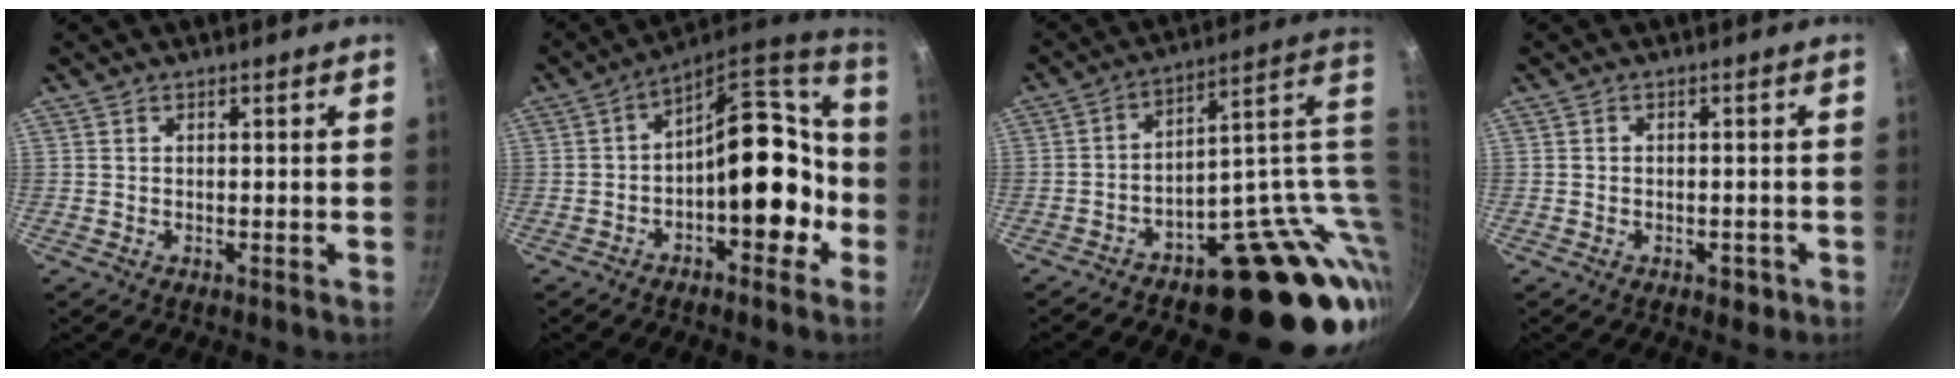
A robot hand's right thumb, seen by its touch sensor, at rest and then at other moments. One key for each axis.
{"total": 17.7, "fx": -3.6, "fy": 10.1, "fz": 14.0, "tx": -0.131, "ty": 0.078, "tz": -0.055}
{"total": 22.5, "fx": -1.4, "fy": 13.3, "fz": 18.1, "tx": -0.141, "ty": 0.033, "tz": -0.006}
{"total": 2.7, "fx": -1.3, "fy": 1.7, "fz": 1.6, "tx": -0.013, "ty": 0.012, "tz": -0.009}